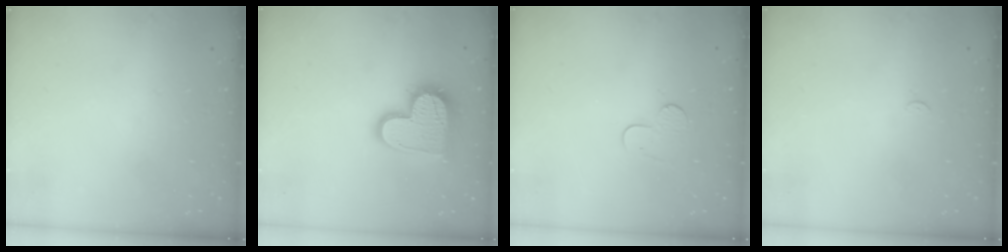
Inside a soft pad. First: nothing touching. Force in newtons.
{"total": 16.1, "press": 16.0, "slide": 1.2}
{"total": 4.9, "press": 4.8, "slide": 0.5}
{"total": 2.3, "press": 2.3, "slide": 0.3}